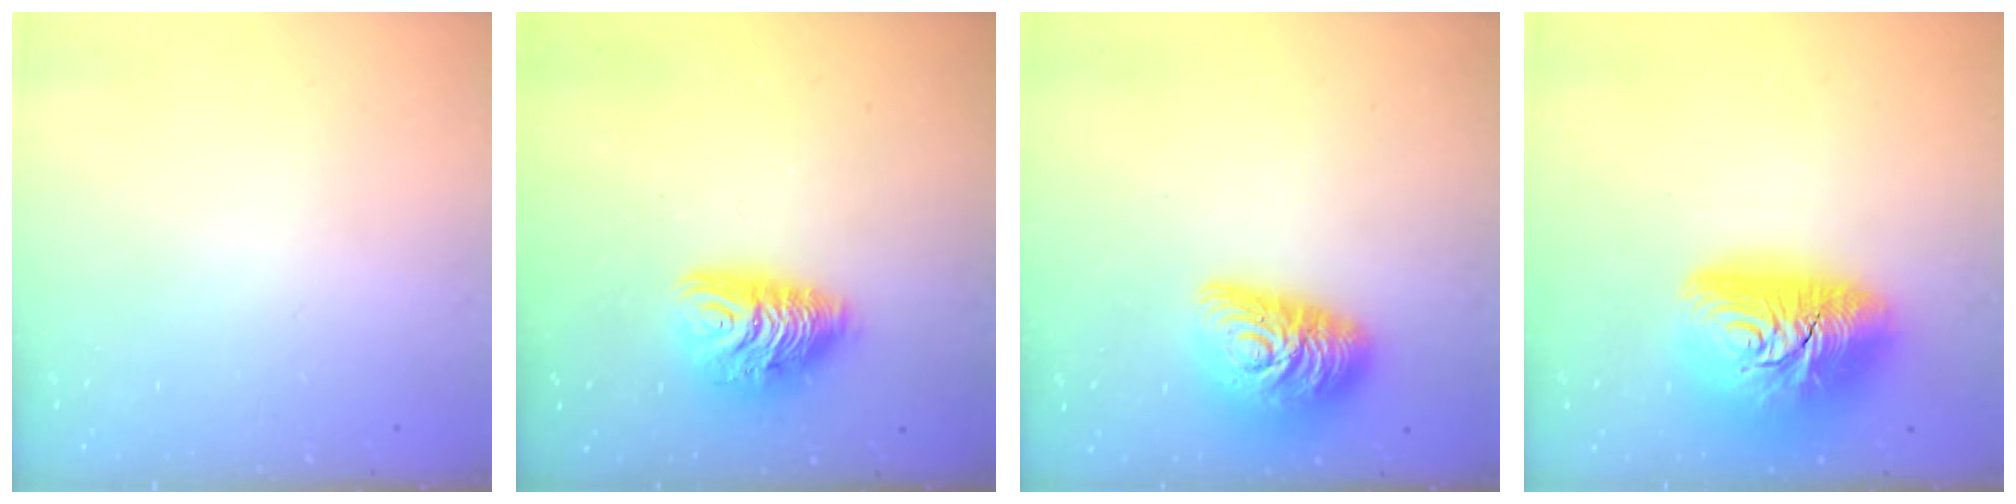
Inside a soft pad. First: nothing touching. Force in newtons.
{"total": 10.0, "press": 10.0, "slide": 0.7}
{"total": 13.8, "press": 13.8, "slide": 1.3}
{"total": 20.2, "press": 20.1, "slide": 1.4}